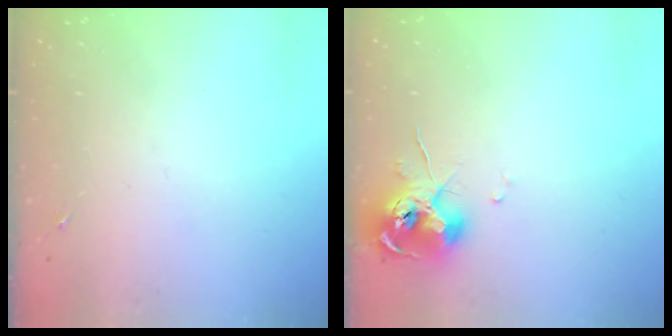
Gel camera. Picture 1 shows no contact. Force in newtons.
{"total": 10.3, "press": 10.2, "slide": 1.1}